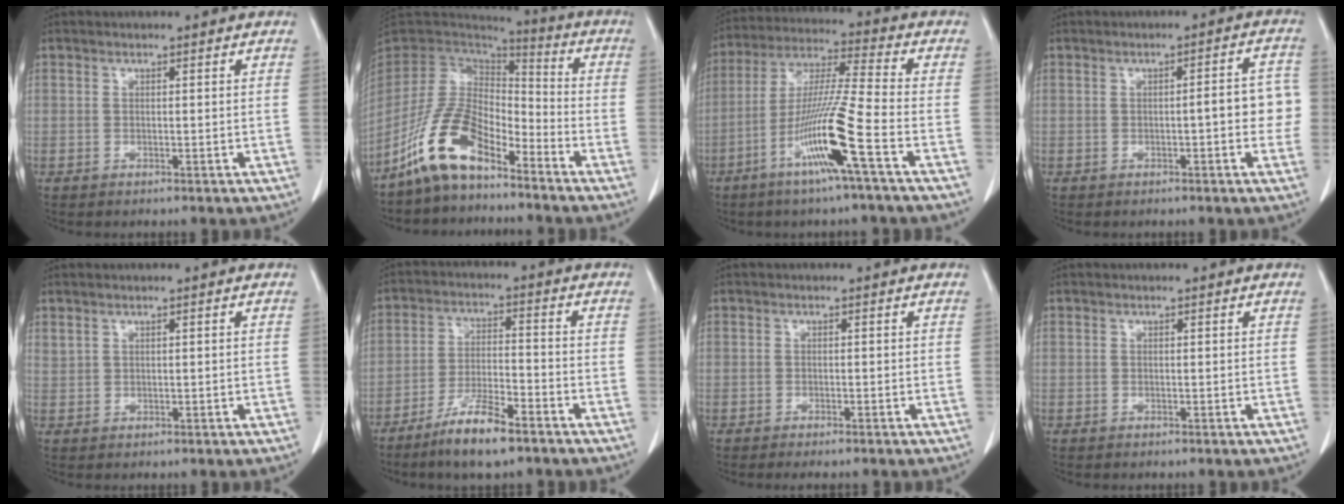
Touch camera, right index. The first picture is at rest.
{"total": 12.3, "force": [-8.5, 4.7, 7.6], "torque": [-0.164, 0.016, -0.168]}
{"total": 13.1, "force": [-5.7, -1.3, 11.8], "torque": [-0.231, -0.009, -0.112]}
{"total": 5.9, "force": [-0.8, 1.2, 5.7], "torque": [-0.060, 0.019, -0.014]}
{"total": 1.0, "force": [0.8, 0.4, 0.4], "torque": [-0.013, 0.009, 0.024]}
{"total": 9.0, "force": [-6.4, 1.4, 6.2], "torque": [-0.120, -0.014, -0.117]}
{"total": 1.6, "force": [-1.3, 0.1, 0.8], "torque": [-0.011, -0.004, -0.017]}
{"total": 0.0}